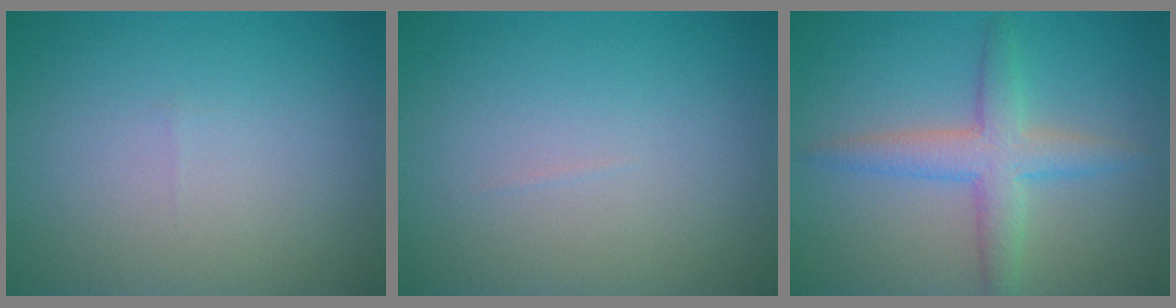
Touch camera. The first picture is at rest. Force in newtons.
{"total": 0.0}
{"total": 3.9, "press": 3.9, "slide": 0.1}